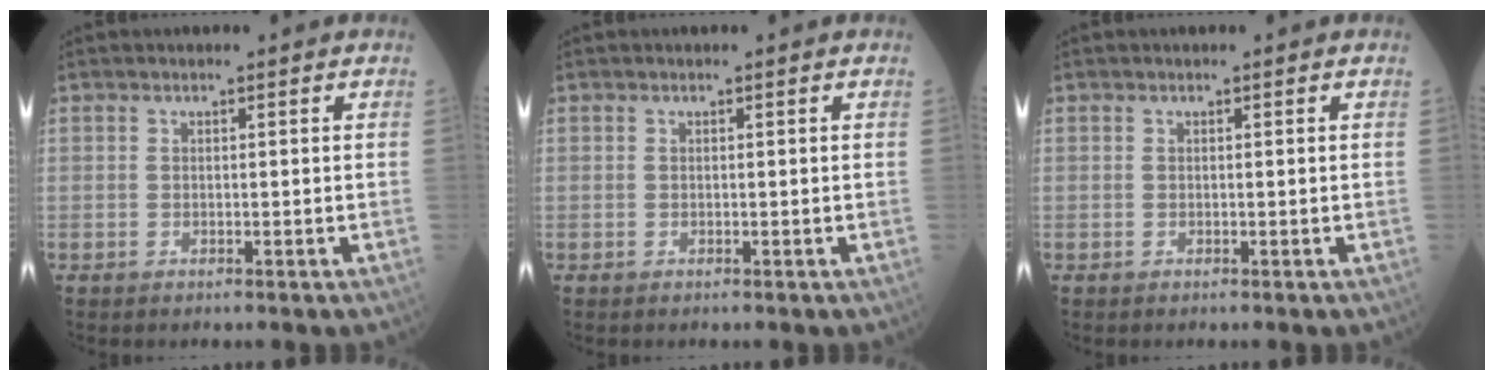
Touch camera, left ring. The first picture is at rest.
{"total": 0.0}
{"total": 0.0}